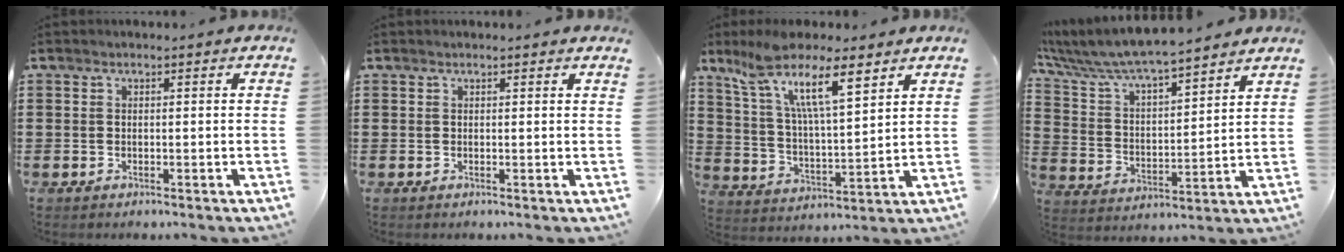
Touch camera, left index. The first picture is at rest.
{"total": 0.7, "force": [0.5, 0.0, 0.4], "torque": [-0.007, -0.002, 0.011]}
{"total": 11.5, "force": [7.8, 2.4, 8.1], "torque": [-0.177, -0.024, 0.137]}
{"total": 6.6, "force": [6.3, 0.5, 2.1], "torque": [-0.071, -0.041, 0.104]}